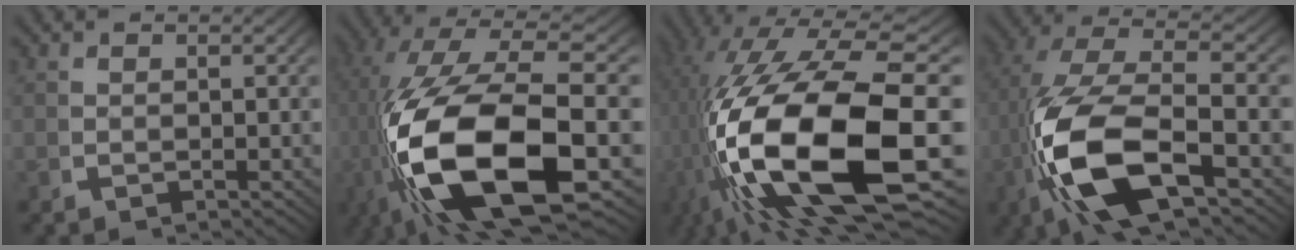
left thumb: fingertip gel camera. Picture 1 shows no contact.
{"total": 20.2, "force": [-2.5, 10.2, 17.2], "torque": [-0.404, -0.059, 0.005]}
{"total": 25.3, "force": [-1.7, 13.1, 21.6], "torque": [-0.459, -0.071, 0.028]}
{"total": 14.3, "force": [-1.6, 7.5, 12.1], "torque": [-0.301, -0.041, 0.003]}